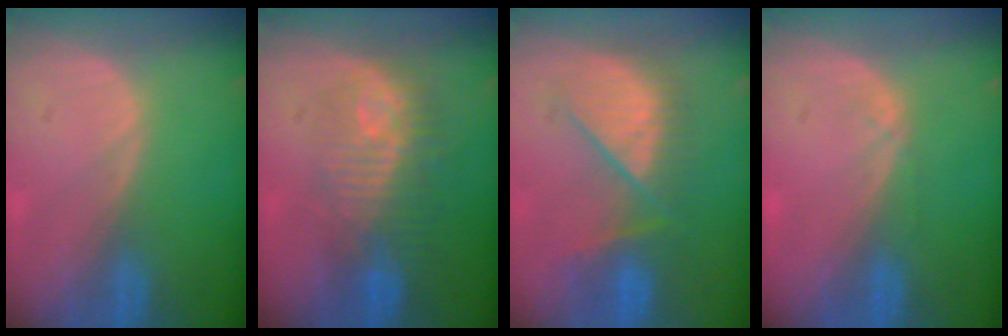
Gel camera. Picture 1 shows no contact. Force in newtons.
{"total": 9.7, "press": 8.9, "slide": 3.9}
{"total": 8.4, "press": 8.4, "slide": 0.6}
{"total": 0.9, "press": 0.8, "slide": 0.2}